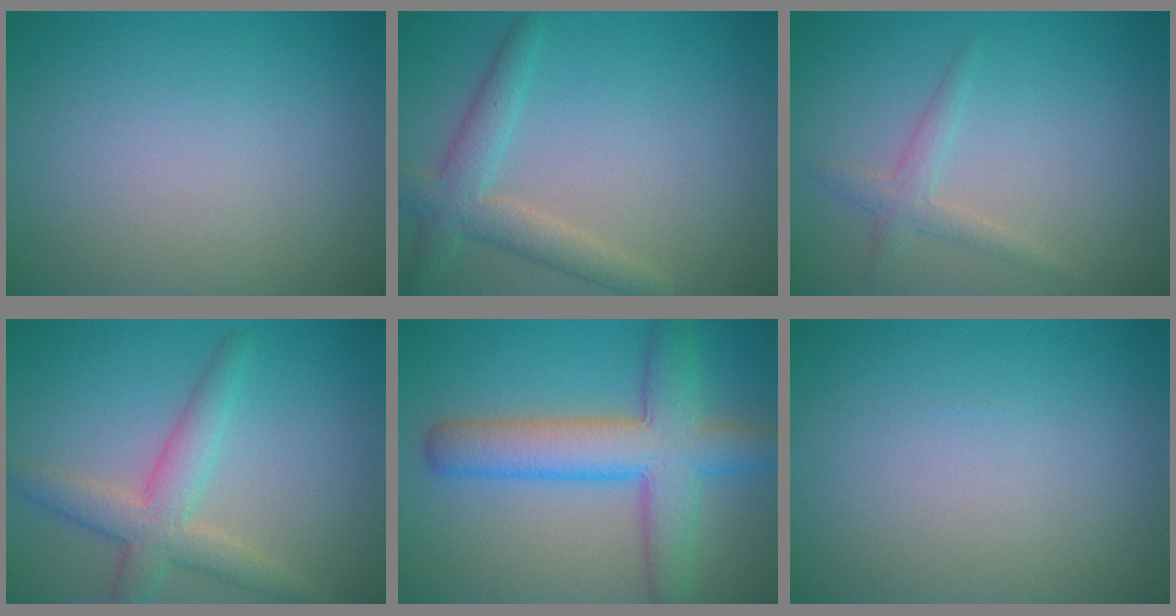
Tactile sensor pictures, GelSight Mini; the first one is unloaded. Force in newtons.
{"total": 3.5, "press": 3.5, "slide": 0.1}
{"total": 1.8, "press": 1.8, "slide": 0.1}
{"total": 4.2, "press": 4.2, "slide": 0.3}
{"total": 7.5, "press": 7.5, "slide": 0.2}
{"total": 0.0}